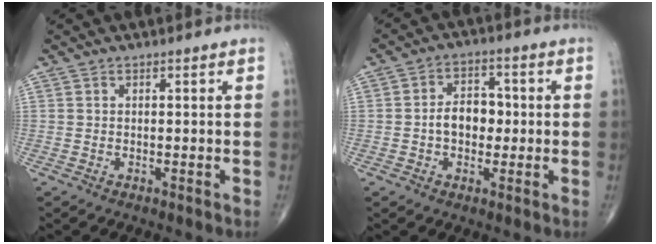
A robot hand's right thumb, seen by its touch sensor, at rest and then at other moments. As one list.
[{"total": 6.8, "force": [-0.5, 4.8, 4.8], "torque": [-0.057, 0.019, -0.016]}]